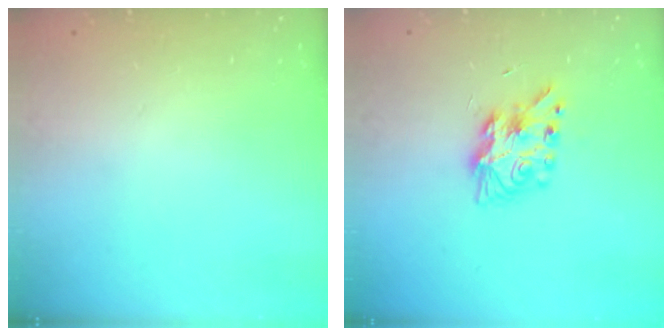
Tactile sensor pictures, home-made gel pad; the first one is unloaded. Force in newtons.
{"total": 8.2, "press": 8.1, "slide": 0.3}